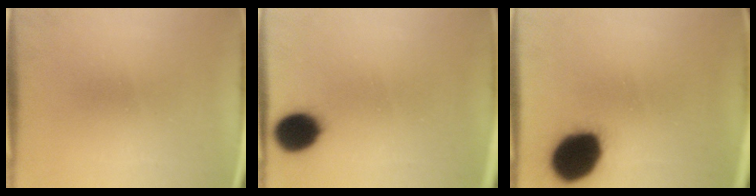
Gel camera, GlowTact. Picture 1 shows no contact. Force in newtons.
{"total": 10.2}
{"total": 17.7}